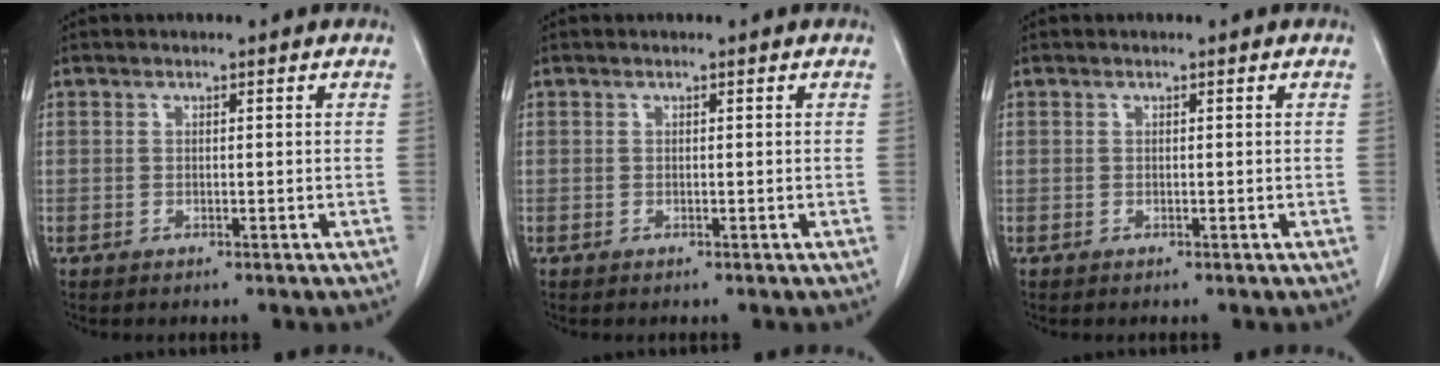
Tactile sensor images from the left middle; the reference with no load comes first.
{"total": 0.0}
{"total": 0.0}